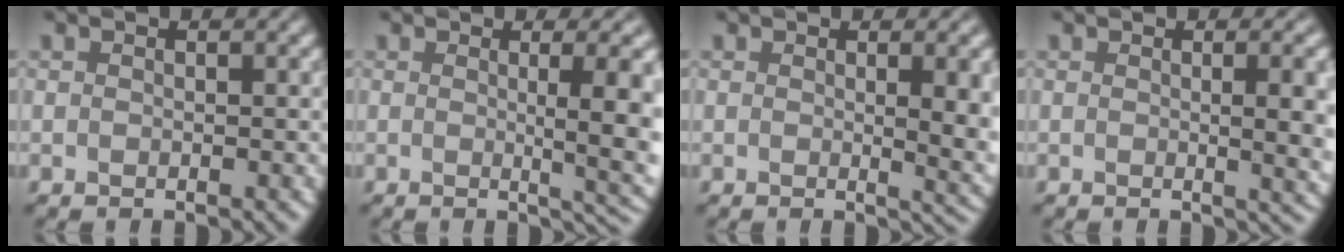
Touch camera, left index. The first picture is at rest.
{"total": 6.7, "force": [0.2, 2.0, 6.4], "torque": [-0.060, -0.006, 0.009]}
{"total": 5.5, "force": [0.5, 1.8, 5.2], "torque": [-0.051, -0.006, 0.010]}
{"total": 5.8, "force": [0.3, 2.1, 5.4], "torque": [-0.043, 0.001, 0.006]}